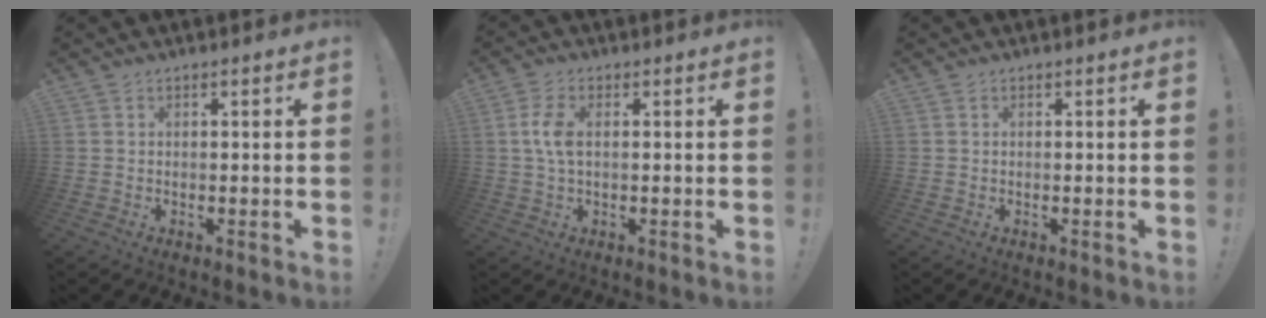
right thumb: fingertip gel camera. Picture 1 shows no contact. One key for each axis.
{"total": 5.6, "fx": 0.6, "fy": 2.8, "fz": 4.8, "tx": -0.086, "ty": -0.002, "tz": 0.005}
{"total": 0.0}